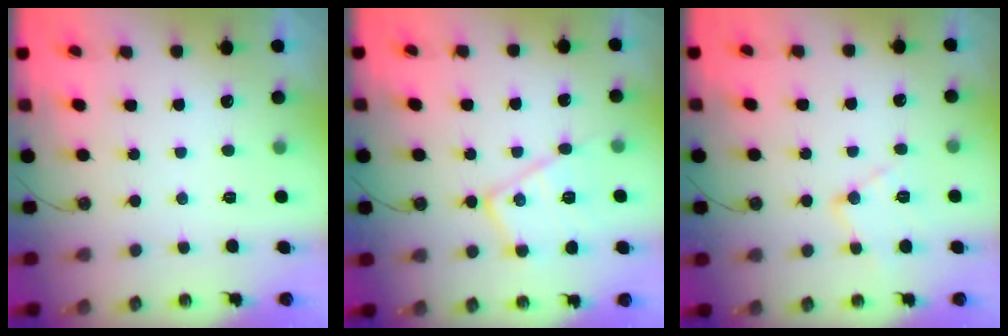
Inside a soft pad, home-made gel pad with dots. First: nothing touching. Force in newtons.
{"total": 13.4, "press": 13.4, "slide": 0.4}
{"total": 11.2, "press": 11.1, "slide": 0.8}